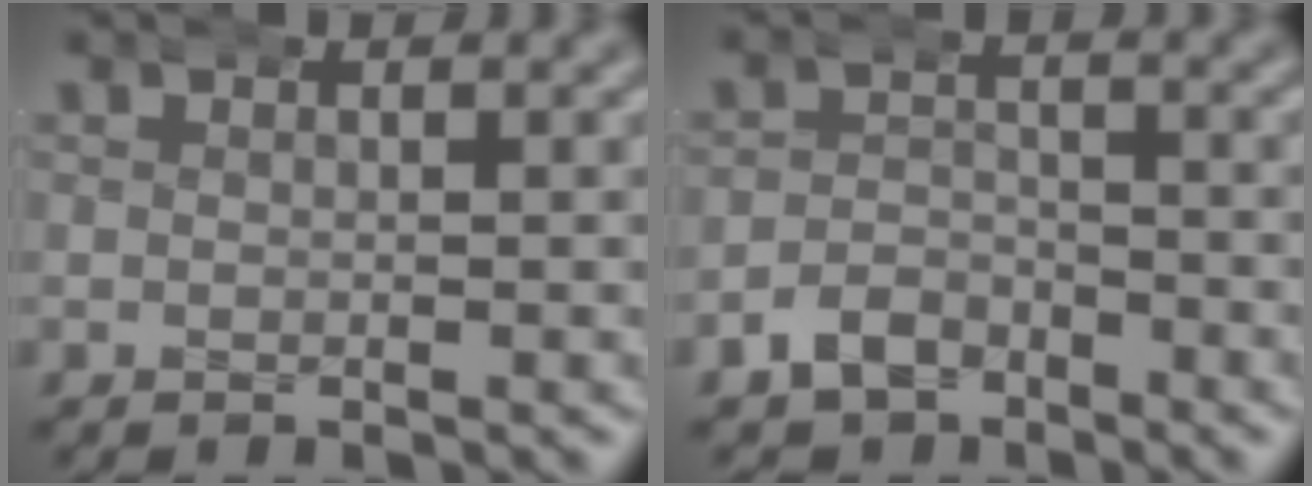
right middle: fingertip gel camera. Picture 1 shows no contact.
{"total": 2.9, "force": [-2.5, 1.5, -0.1], "torque": [0.006, 0.003, -0.048]}